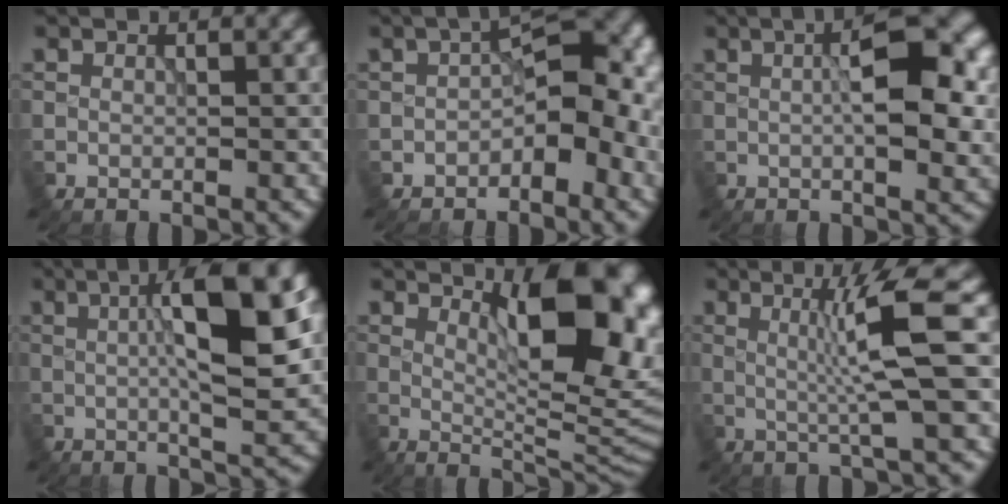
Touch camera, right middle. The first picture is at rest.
{"total": 5.7, "force": [-1.4, 3.0, 4.6], "torque": [-0.052, 0.014, -0.031]}
{"total": 8.8, "force": [1.1, 3.4, 8.1], "torque": [-0.111, 0.006, 0.016]}
{"total": 10.4, "force": [1.7, 2.7, 9.9], "torque": [-0.143, 0.006, 0.027]}
{"total": 11.8, "force": [3.8, 4.1, 10.4], "torque": [-0.131, -0.003, 0.063]}
{"total": 5.2, "force": [0.5, -0.1, 5.2], "torque": [-0.095, 0.007, 0.012]}